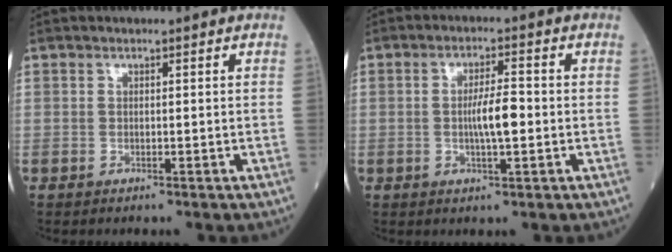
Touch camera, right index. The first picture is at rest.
{"total": 4.9, "force": [-0.5, 0.7, 4.8], "torque": [-0.089, 0.001, -0.009]}